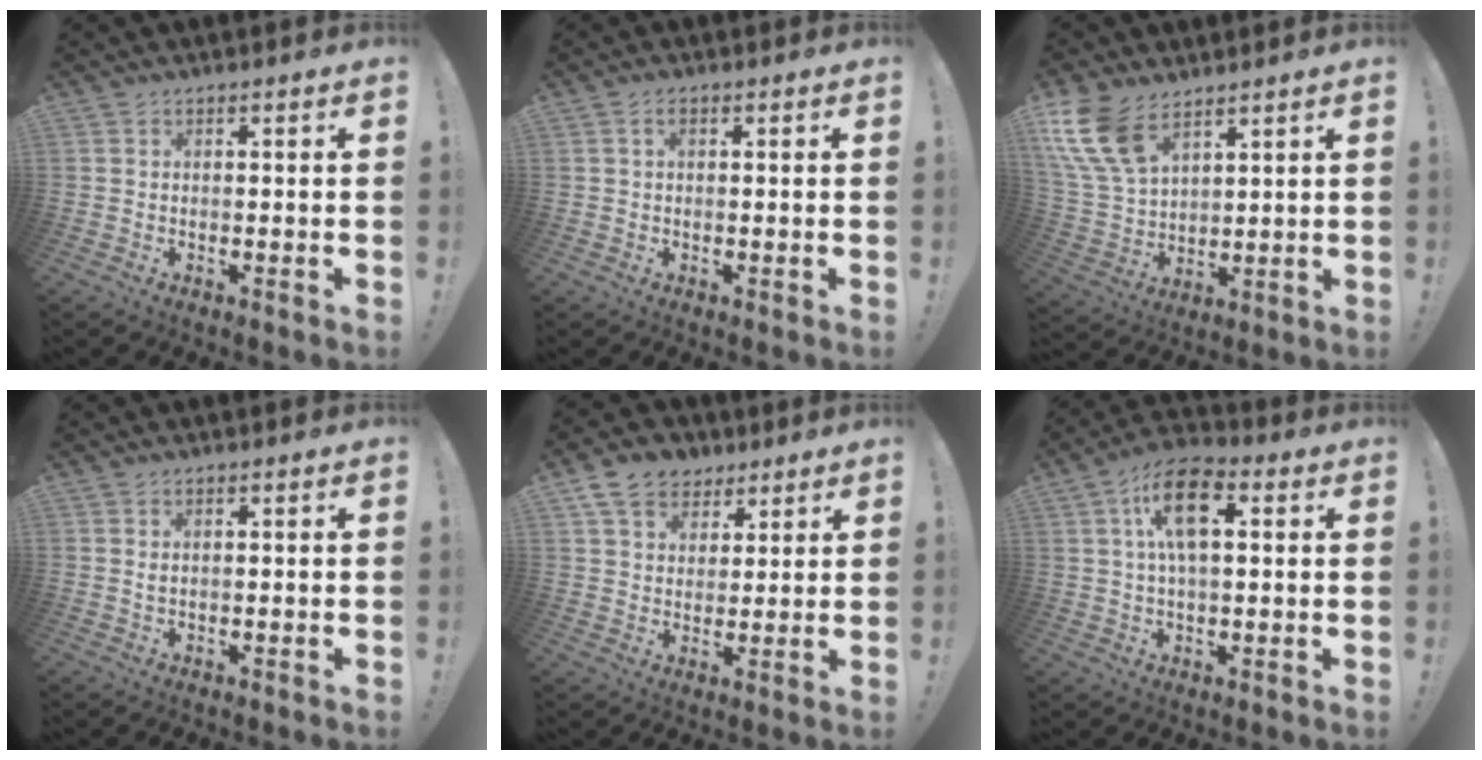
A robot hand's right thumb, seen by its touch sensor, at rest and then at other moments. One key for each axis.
{"total": 1.5, "fx": 0.4, "fy": 0.9, "fz": 1.1, "tx": -0.015, "ty": 0.001, "tz": 0.005}
{"total": 13.7, "fx": 8.2, "fy": 7.4, "fz": 8.2, "tx": -0.183, "ty": -0.039, "tz": 0.158}
{"total": 1.2, "fx": 0.6, "fy": 0.4, "fz": 0.9, "tx": -0.011, "ty": -0.002, "tz": 0.010}
{"total": 10.8, "fx": 6.2, "fy": 8.1, "fz": 3.4, "tx": -0.047, "ty": -0.034, "tz": 0.122}
{"total": 13.5, "fx": 4.0, "fy": 7.6, "fz": 10.4, "tx": -0.165, "ty": 0.009, "tz": 0.070}